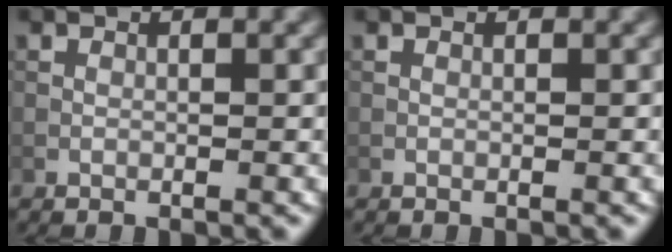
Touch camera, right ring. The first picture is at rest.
{"total": 0.0}